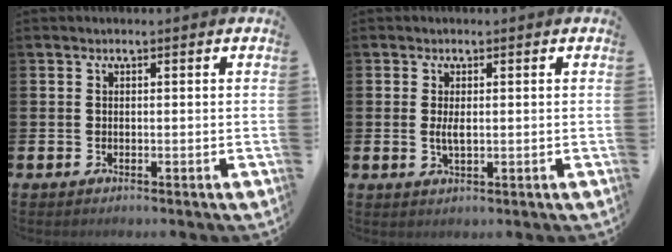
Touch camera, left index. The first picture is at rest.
{"total": 2.0, "force": [0.2, 0.8, 1.8], "torque": [-0.031, -0.001, 0.002]}